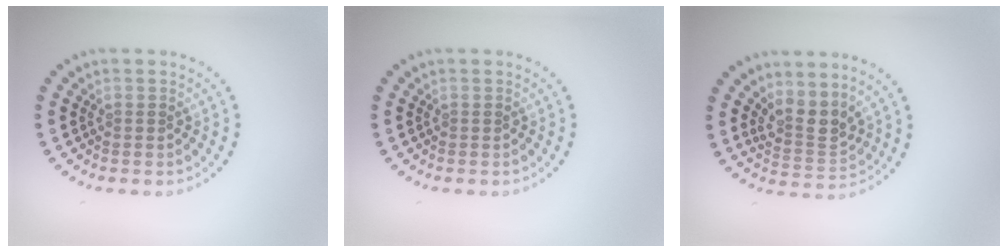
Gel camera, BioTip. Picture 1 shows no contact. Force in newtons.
{"total": 0.0}
{"total": 3.0, "press": 2.3, "slide": 1.8}